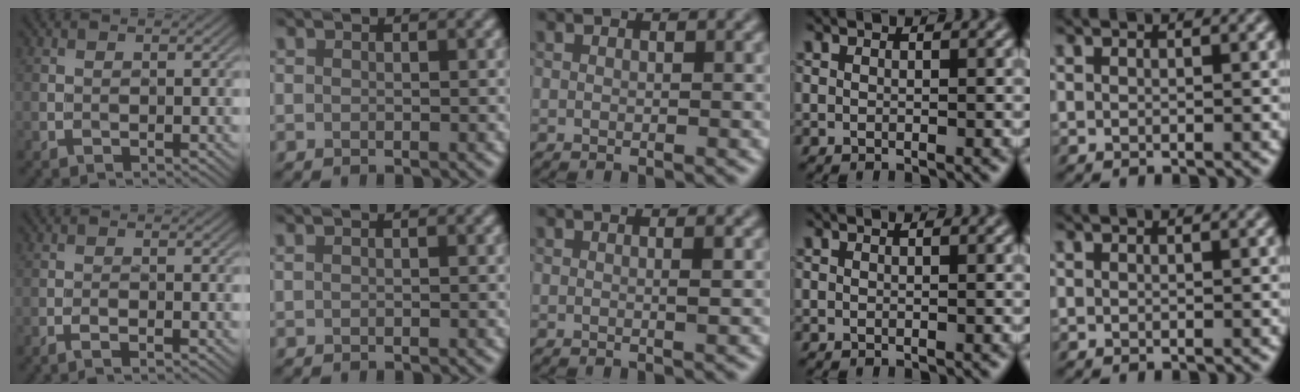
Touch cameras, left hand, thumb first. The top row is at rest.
{"thumb": {"total": 1.2, "force": [-0.9, -0.3, 0.7], "torque": [-0.020, 0.001, -0.017]}, "index": {"total": 0.7, "force": [0.4, 0.3, 0.4], "torque": [-0.011, -0.001, 0.004]}, "middle": {"total": 0.8, "force": [-0.3, 0.1, 0.7], "torque": [-0.006, 0.003, -0.004]}, "ring": {"total": 0.6, "force": [0.3, 0.2, 0.4], "torque": [-0.001, 0.006, -0.004]}}